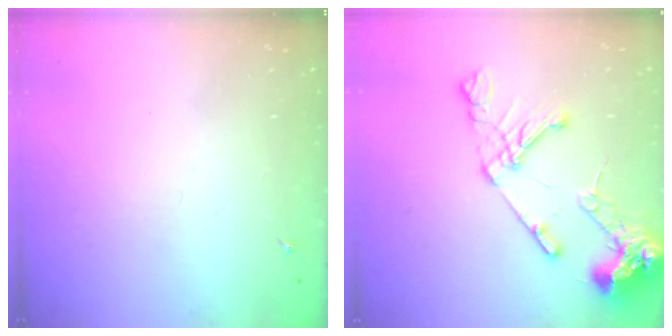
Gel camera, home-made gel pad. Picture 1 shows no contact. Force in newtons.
{"total": 14.1, "press": 14.0, "slide": 1.9}